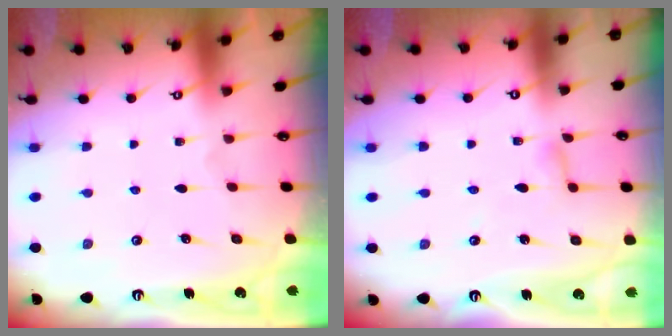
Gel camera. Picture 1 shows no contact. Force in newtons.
{"total": 2.7, "press": 2.6, "slide": 0.2}